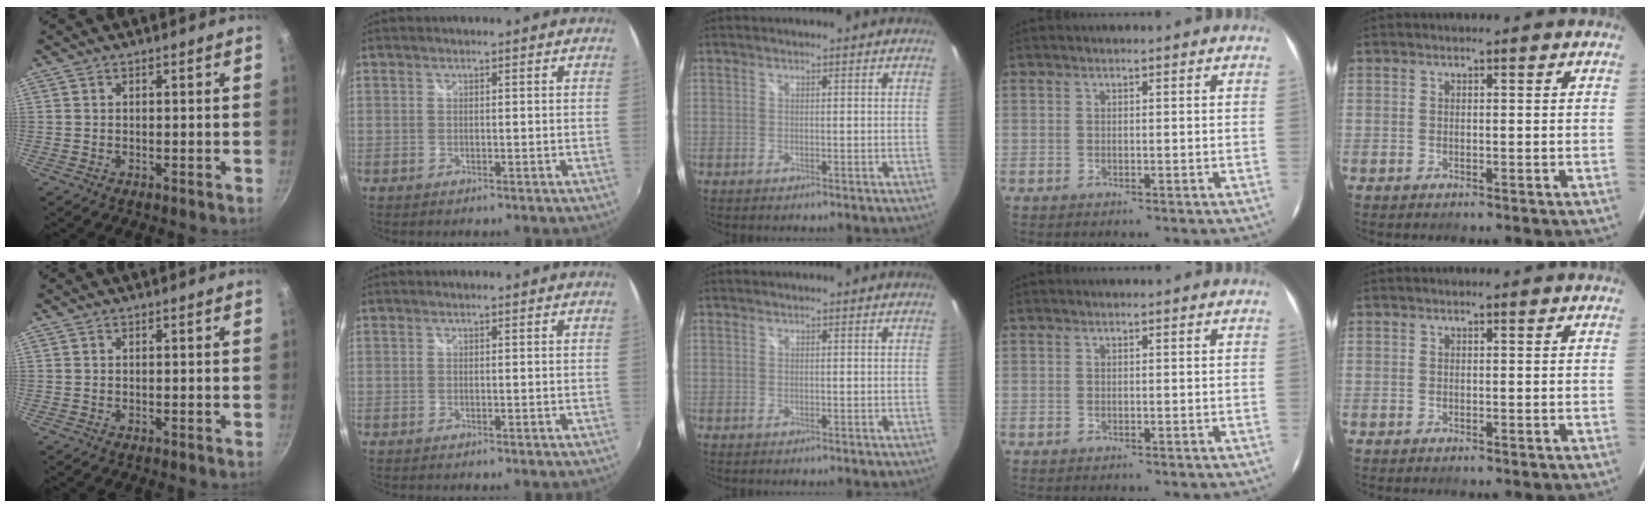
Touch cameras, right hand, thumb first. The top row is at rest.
{}